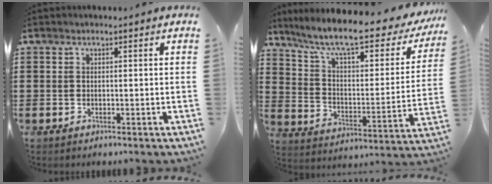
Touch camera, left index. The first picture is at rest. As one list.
[{"total": 10.5, "force": [8.3, 1.1, 6.4], "torque": [-0.152, -0.050, 0.138]}]